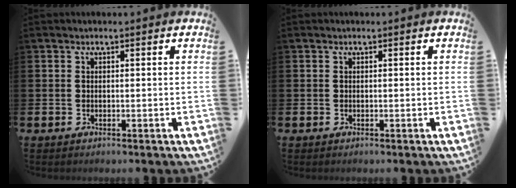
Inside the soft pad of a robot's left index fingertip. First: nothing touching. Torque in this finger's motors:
{"motor_torque": [0.00, 0.00, 0.00, 0.00]}